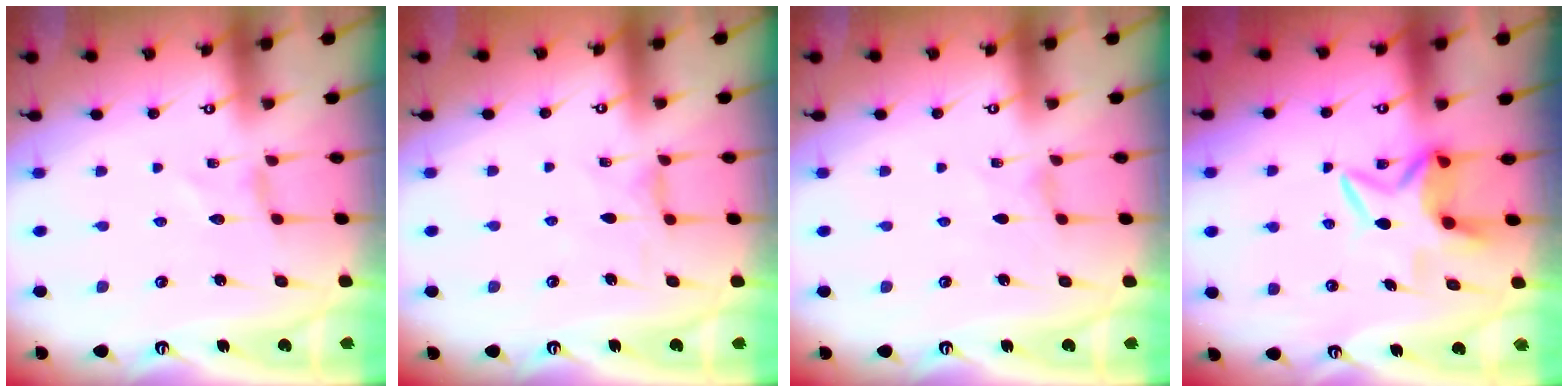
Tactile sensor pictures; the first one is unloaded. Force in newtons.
{"total": 1.9, "press": 1.8, "slide": 0.5}
{"total": 0.0}
{"total": 5.9, "press": 5.9, "slide": 0.7}